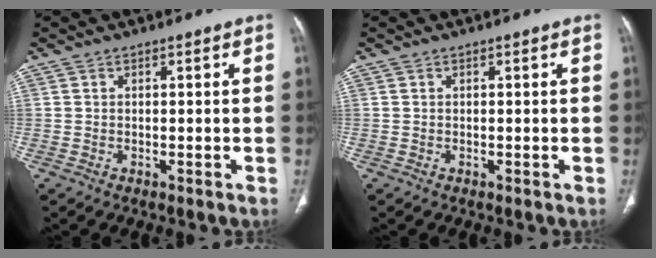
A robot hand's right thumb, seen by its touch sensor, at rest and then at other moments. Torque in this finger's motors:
{"motor_torque": [0.00, 0.00, -0.01, -0.01, 0.03]}